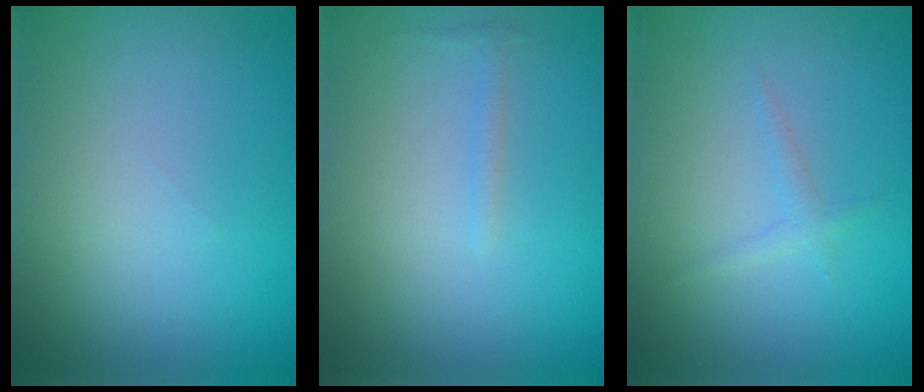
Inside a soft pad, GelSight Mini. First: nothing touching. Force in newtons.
{"total": 0.7, "press": 0.7, "slide": 0.0}
{"total": 0.9, "press": 0.9, "slide": 0.1}